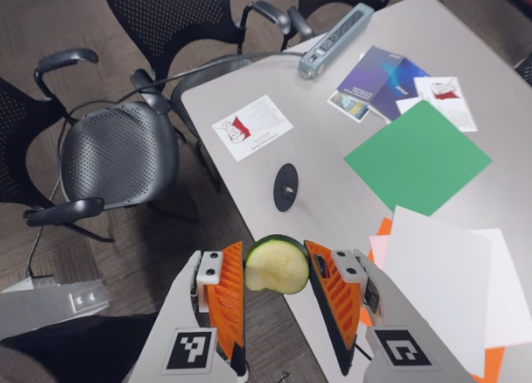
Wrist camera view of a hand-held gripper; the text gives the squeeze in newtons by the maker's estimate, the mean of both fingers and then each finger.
{"total": 5.3, "left": 5.0, "right": 5.6}